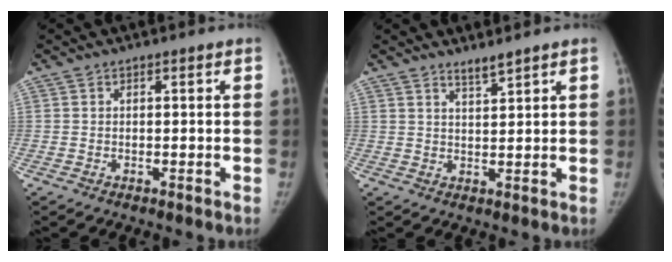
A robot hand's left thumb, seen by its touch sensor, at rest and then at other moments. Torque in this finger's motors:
{"motor_torque": [0.76, -0.04, 0.99, -0.66, 0.05]}